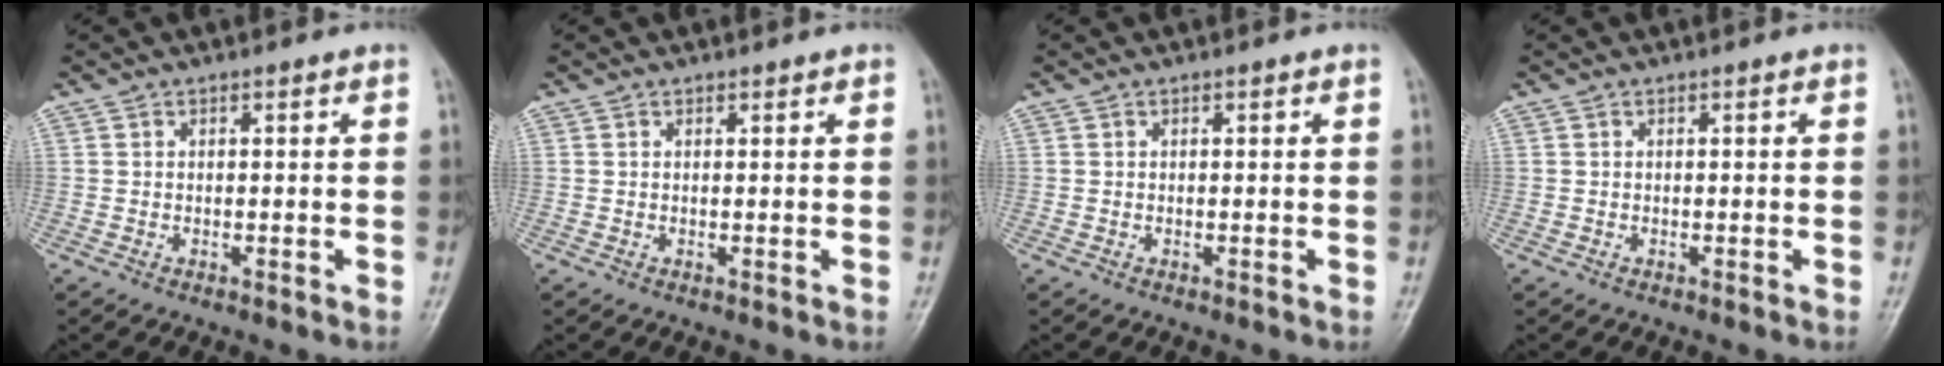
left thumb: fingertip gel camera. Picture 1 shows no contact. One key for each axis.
{"total": 0.6, "fx": 0.5, "fy": 0.4, "fz": 0.2, "tx": 0.004, "ty": -0.002, "tz": 0.003}
{"total": 0.0}
{"total": 0.0}